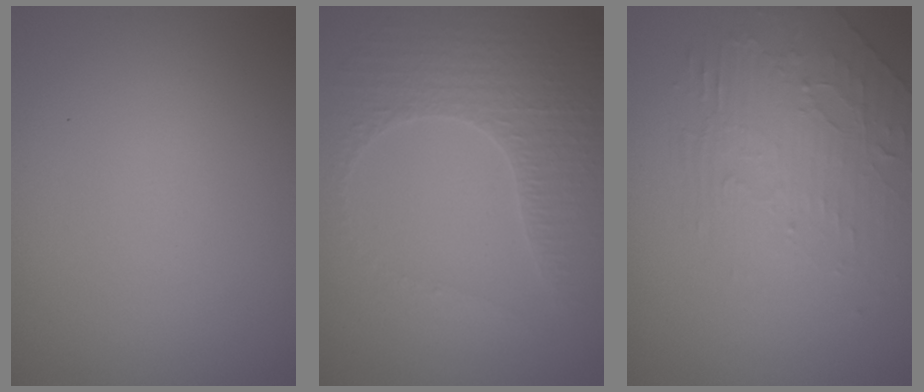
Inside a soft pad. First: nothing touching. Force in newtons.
{"total": 3.3, "press": 3.2, "slide": 0.9}
{"total": 2.2, "press": 1.5, "slide": 1.7}